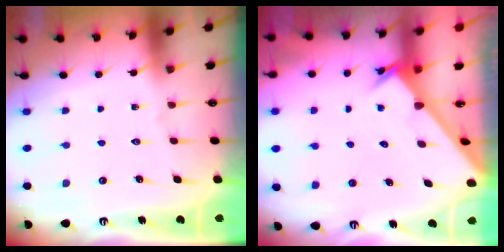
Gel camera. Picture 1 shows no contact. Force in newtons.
{"total": 2.4, "press": 2.4, "slide": 0.2}